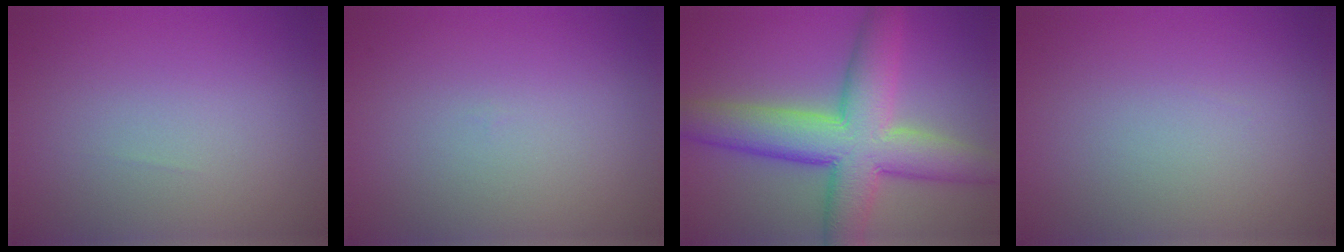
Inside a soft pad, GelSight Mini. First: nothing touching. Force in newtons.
{"total": 0.0}
{"total": 9.9, "press": 9.9, "slide": 0.3}
{"total": 0.0}